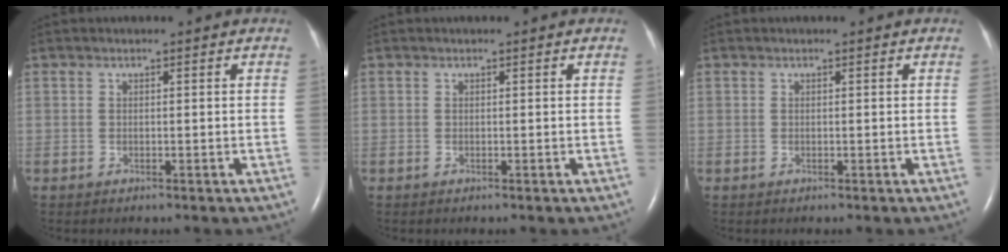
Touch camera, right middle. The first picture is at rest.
{"total": 0.0}
{"total": 0.0}